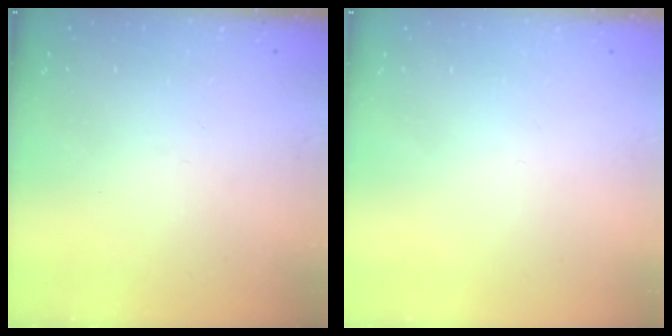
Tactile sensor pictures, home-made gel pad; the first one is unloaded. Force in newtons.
{"total": 1.8, "press": 1.7, "slide": 0.1}